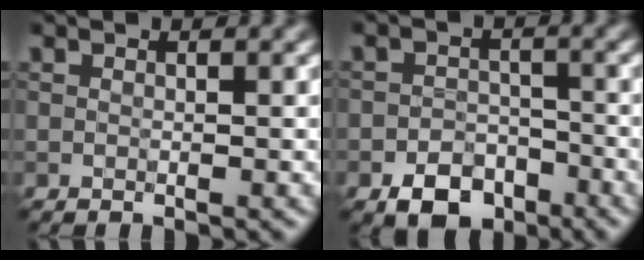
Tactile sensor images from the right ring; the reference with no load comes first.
{"total": 4.3, "force": [-2.6, 2.7, 1.9], "torque": [-0.024, -0.005, -0.049]}